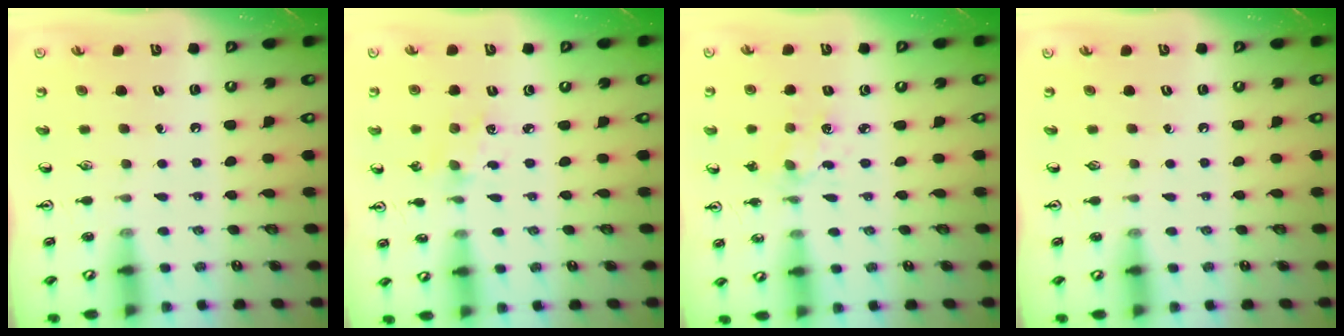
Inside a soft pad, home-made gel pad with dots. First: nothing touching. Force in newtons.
{"total": 2.0, "press": 2.0, "slide": 0.5}
{"total": 2.2, "press": 2.2, "slide": 0.5}
{"total": 0.0}